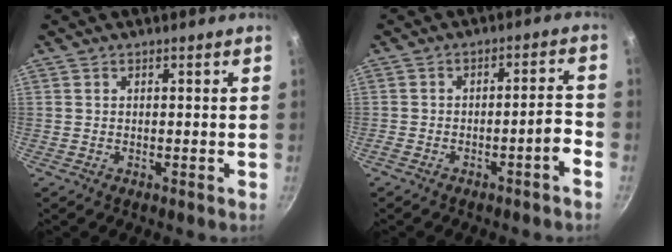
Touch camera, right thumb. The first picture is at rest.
{"total": 4.5, "force": [-2.6, 0.5, 3.7], "torque": [-0.064, 0.033, -0.030]}